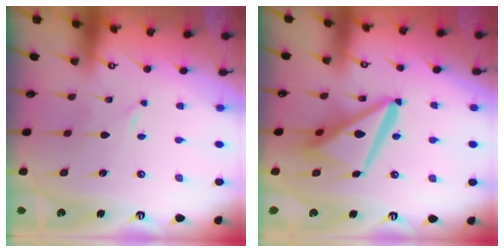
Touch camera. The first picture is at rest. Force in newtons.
{"total": 15.4, "press": 15.3, "slide": 1.7}